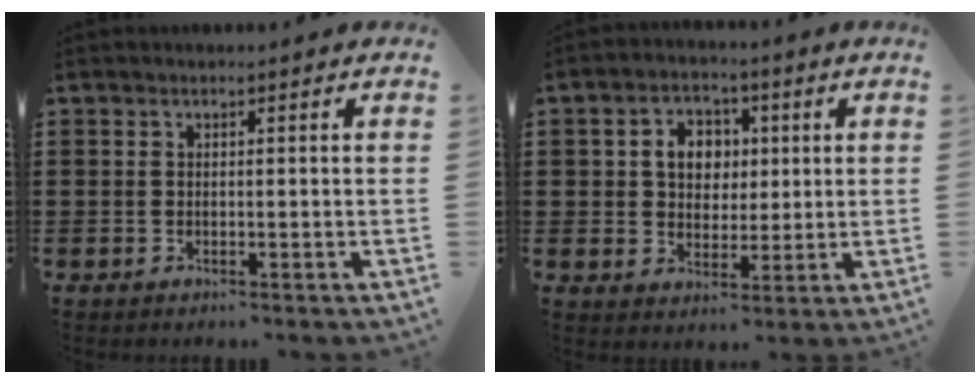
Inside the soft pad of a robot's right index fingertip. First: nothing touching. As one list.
[{"total": 6.0, "force": [1.0, 5.0, 3.2], "torque": [-0.074, 0.015, 0.013]}]